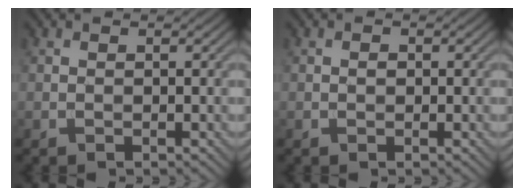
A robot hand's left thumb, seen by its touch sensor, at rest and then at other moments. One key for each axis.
{"total": 0.7, "fx": 0.0, "fy": 0.5, "fz": 0.5, "tx": -0.007, "ty": -0.001, "tz": -0.002}